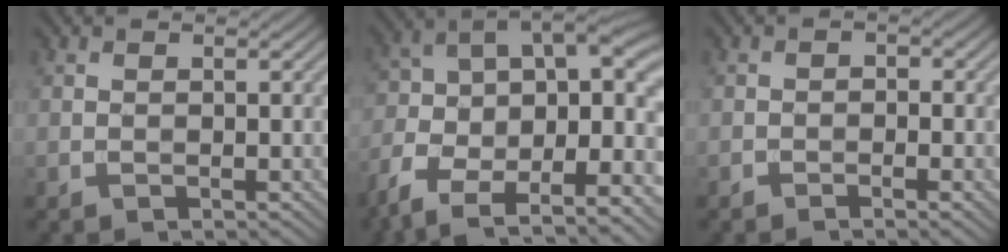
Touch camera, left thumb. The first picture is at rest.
{"total": 14.2, "force": [-4.5, 8.8, 10.2], "torque": [-0.212, -0.013, -0.069]}
{"total": 1.7, "force": [-1.0, 0.7, 1.1], "torque": [-0.015, 0.001, -0.020]}